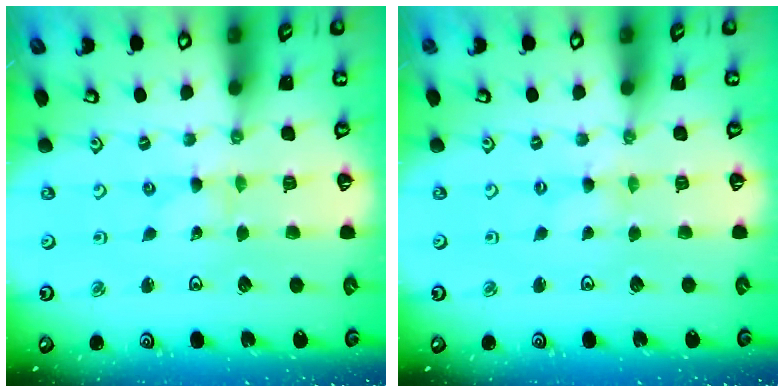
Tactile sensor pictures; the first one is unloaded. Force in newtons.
{"total": 0.0}